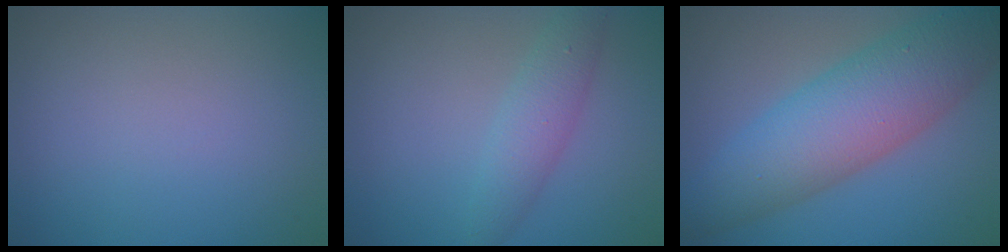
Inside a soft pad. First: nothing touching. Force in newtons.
{"total": 2.8, "press": 2.8, "slide": 0.1}
{"total": 8.6, "press": 8.6, "slide": 0.2}